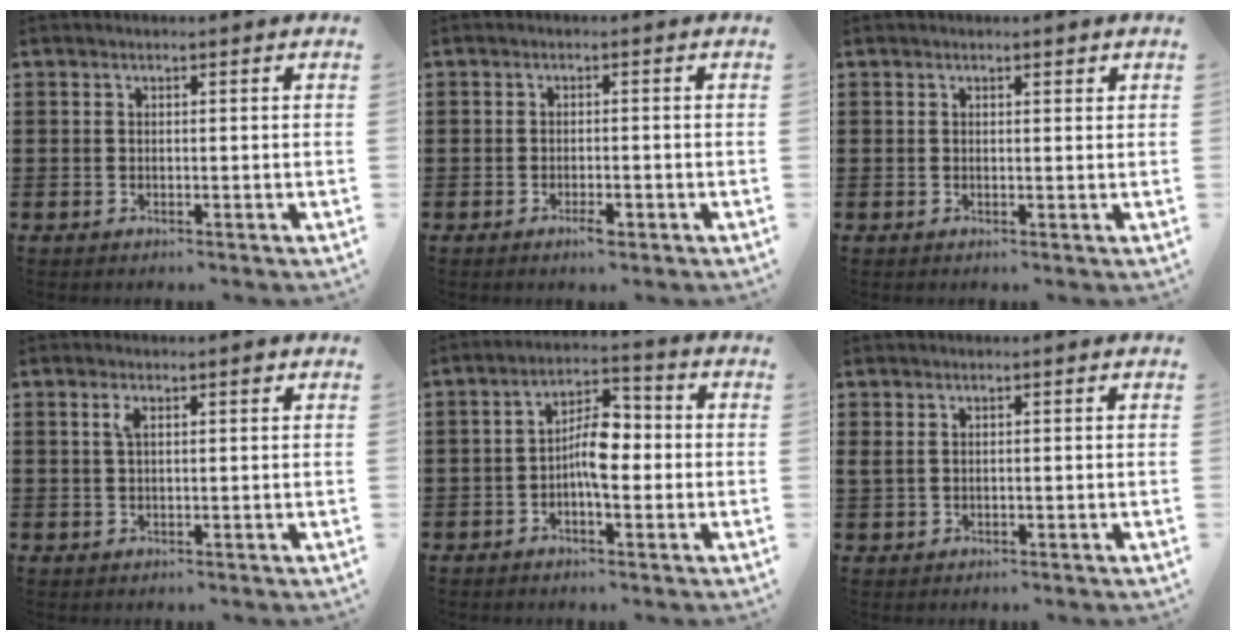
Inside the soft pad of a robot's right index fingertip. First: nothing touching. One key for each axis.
{"total": 2.1, "fx": -1.2, "fy": 0.6, "fz": 1.6, "tx": -0.029, "ty": -0.003, "tz": -0.022}
{"total": 0.7, "fx": 0.4, "fy": 0.4, "fz": 0.4, "tx": -0.007, "ty": 0.004, "tz": 0.007}
{"total": 2.3, "fx": 1.0, "fy": 0.6, "fz": 2.0, "tx": -0.041, "ty": 0.004, "tz": 0.016}
{"total": 6.2, "fx": -1.0, "fy": 2.5, "fz": 5.6, "tx": -0.091, "ty": 0.007, "tz": -0.020}
{"total": 1.1, "fx": 0.6, "fy": 0.7, "fz": 0.7, "tx": -0.017, "ty": 0.004, "tz": 0.010}